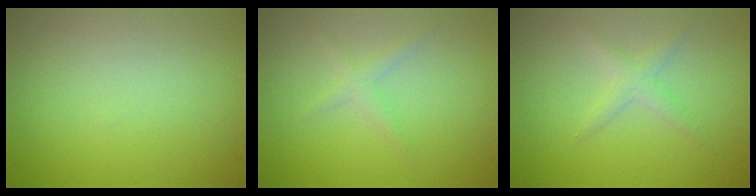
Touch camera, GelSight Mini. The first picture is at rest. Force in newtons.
{"total": 1.2, "press": 1.2, "slide": 0.1}
{"total": 1.6, "press": 1.6, "slide": 0.1}